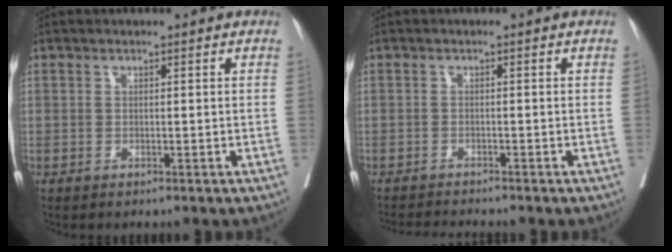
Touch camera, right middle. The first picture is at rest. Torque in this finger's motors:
{"motor_torque": [-0.02, -0.02, 0.00, 0.00]}